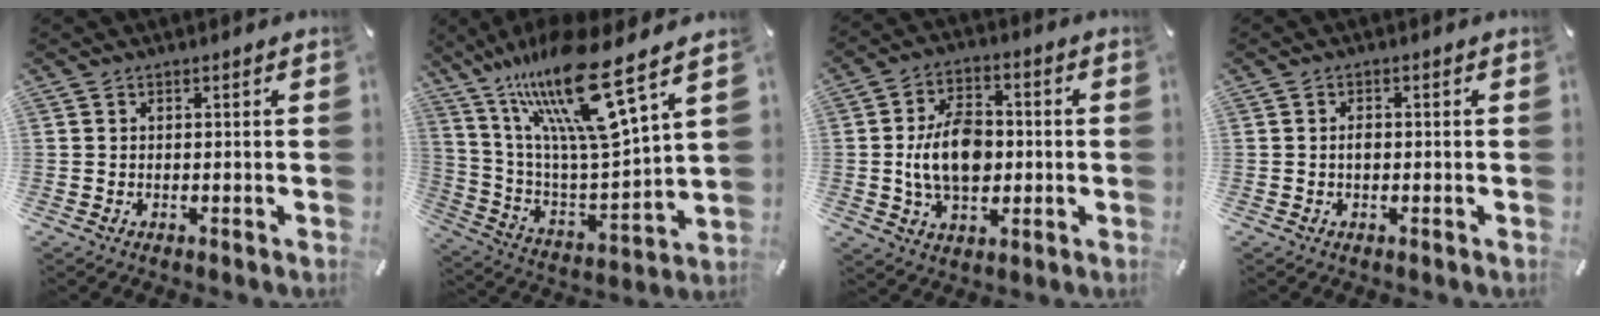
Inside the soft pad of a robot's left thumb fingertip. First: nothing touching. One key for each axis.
{"total": 23.2, "fx": 15.7, "fy": 5.0, "fz": 16.3, "tx": -0.323, "ty": -0.114, "tz": 0.251}
{"total": 12.2, "fx": -0.6, "fy": 8.6, "fz": 8.6, "tx": -0.160, "ty": 0.006, "tz": -0.012}
{"total": 1.6, "fx": -0.1, "fy": 0.9, "fz": 1.3, "tx": -0.025, "ty": 0.003, "tz": -0.004}